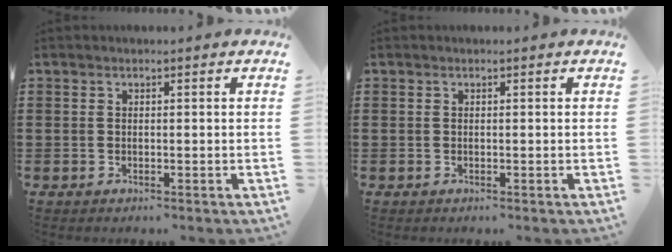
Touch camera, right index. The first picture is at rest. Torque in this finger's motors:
{"motor_torque": [0.00, 0.00, 0.00, 0.00]}